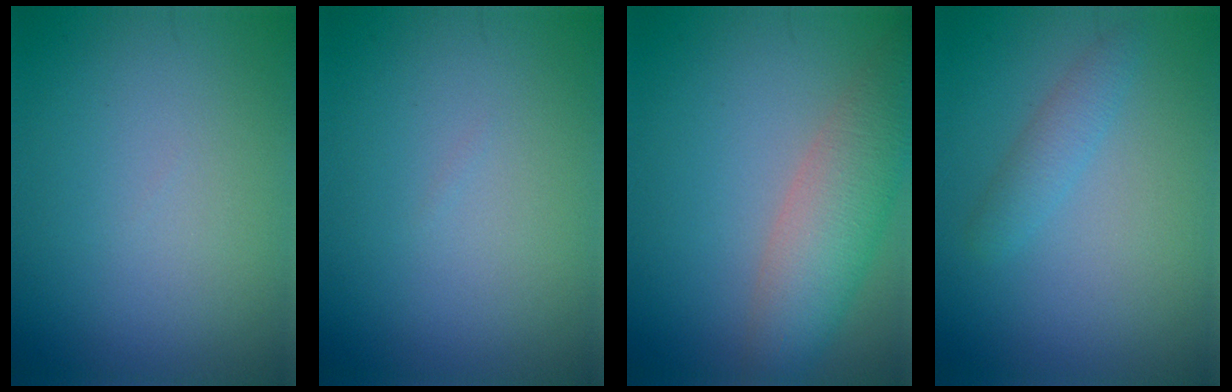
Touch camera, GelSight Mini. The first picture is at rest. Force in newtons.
{"total": 0.0}
{"total": 5.7, "press": 5.6, "slide": 0.1}
{"total": 1.8, "press": 1.8, "slide": 0.1}